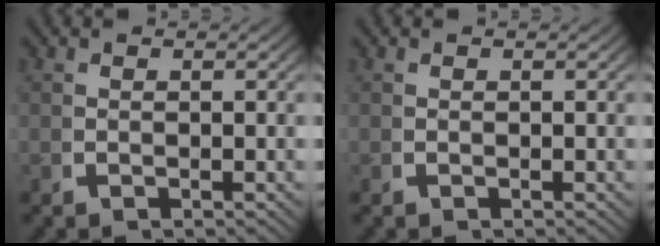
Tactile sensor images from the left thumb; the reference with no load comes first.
{"total": 0.0}